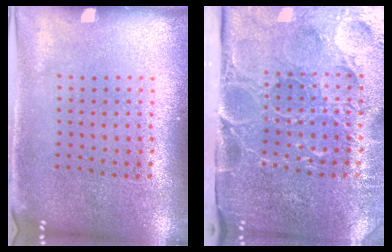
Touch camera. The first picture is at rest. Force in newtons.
{"total": 5.1, "press": 4.3, "slide": 2.8}